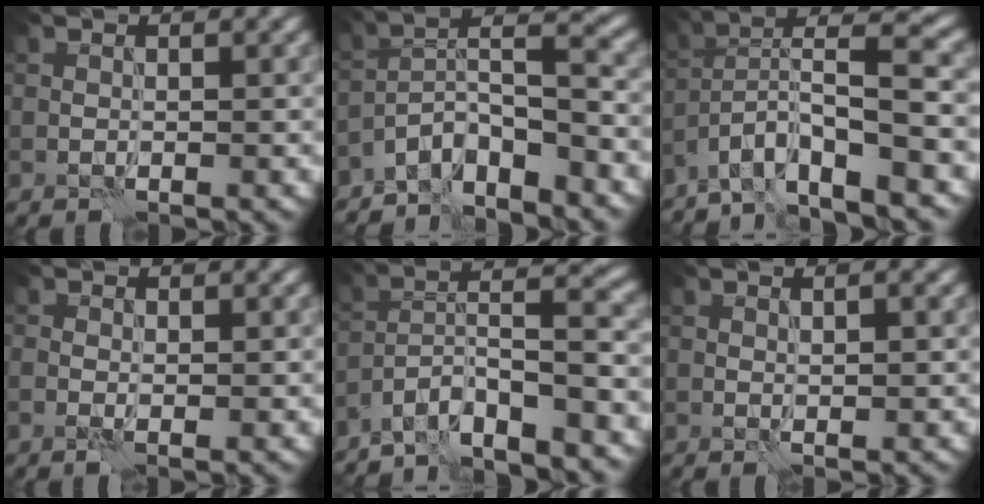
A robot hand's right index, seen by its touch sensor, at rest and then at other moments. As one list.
[{"total": 6.6, "force": [-5.0, 1.8, 3.9], "torque": [-0.053, 0.010, -0.093]}, {"total": 9.1, "force": [-5.6, 1.9, 6.9], "torque": [-0.102, 0.016, -0.103]}, {"total": 1.0, "force": [-0.1, 0.3, 1.0], "torque": [-0.019, -0.003, -0.005]}, {"total": 9.9, "force": [-7.3, 1.9, 6.3], "torque": [-0.083, 0.019, -0.131]}, {"total": 1.2, "force": [0.3, 0.1, 1.2], "torque": [-0.020, 0.002, 0.004]}]